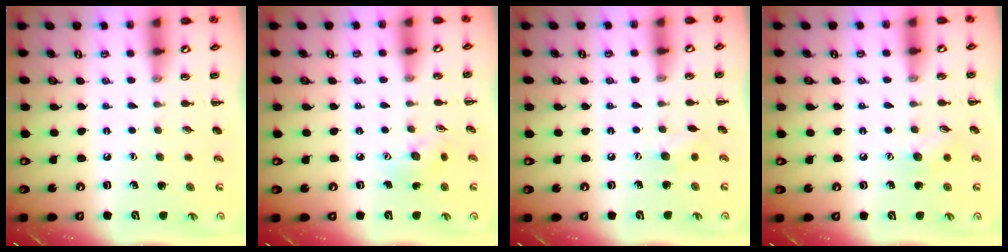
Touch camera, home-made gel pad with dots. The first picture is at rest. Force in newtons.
{"total": 4.5, "press": 4.4, "slide": 0.5}
{"total": 5.1, "press": 4.9, "slide": 1.2}
{"total": 5.8, "press": 5.8, "slide": 0.8}